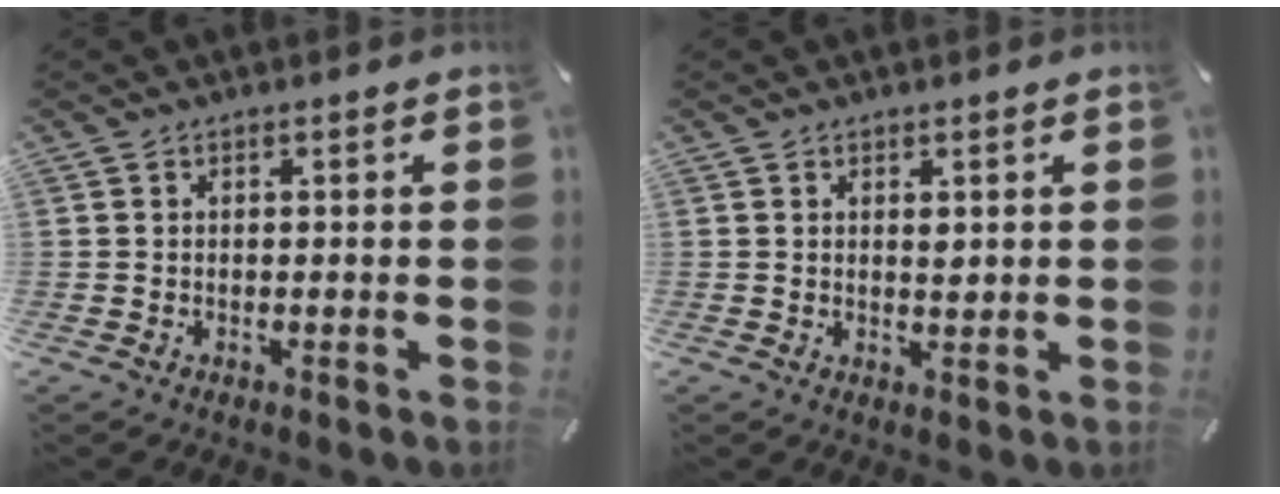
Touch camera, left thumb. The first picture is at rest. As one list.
[{"total": 1.8, "force": [0.9, 0.9, 1.2], "torque": [-0.018, -0.003, 0.015]}]